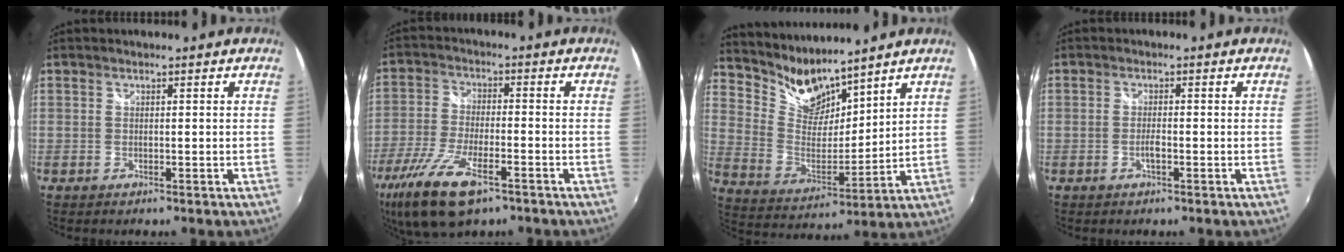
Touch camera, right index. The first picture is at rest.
{"total": 14.5, "force": [-8.8, 5.3, 10.3], "torque": [-0.228, -0.038, -0.169]}
{"total": 10.8, "force": [9.5, 4.0, 3.3], "torque": [-0.076, -0.013, 0.193]}
{"total": 1.5, "force": [-0.7, 0.4, 1.3], "torque": [-0.026, -0.001, -0.012]}